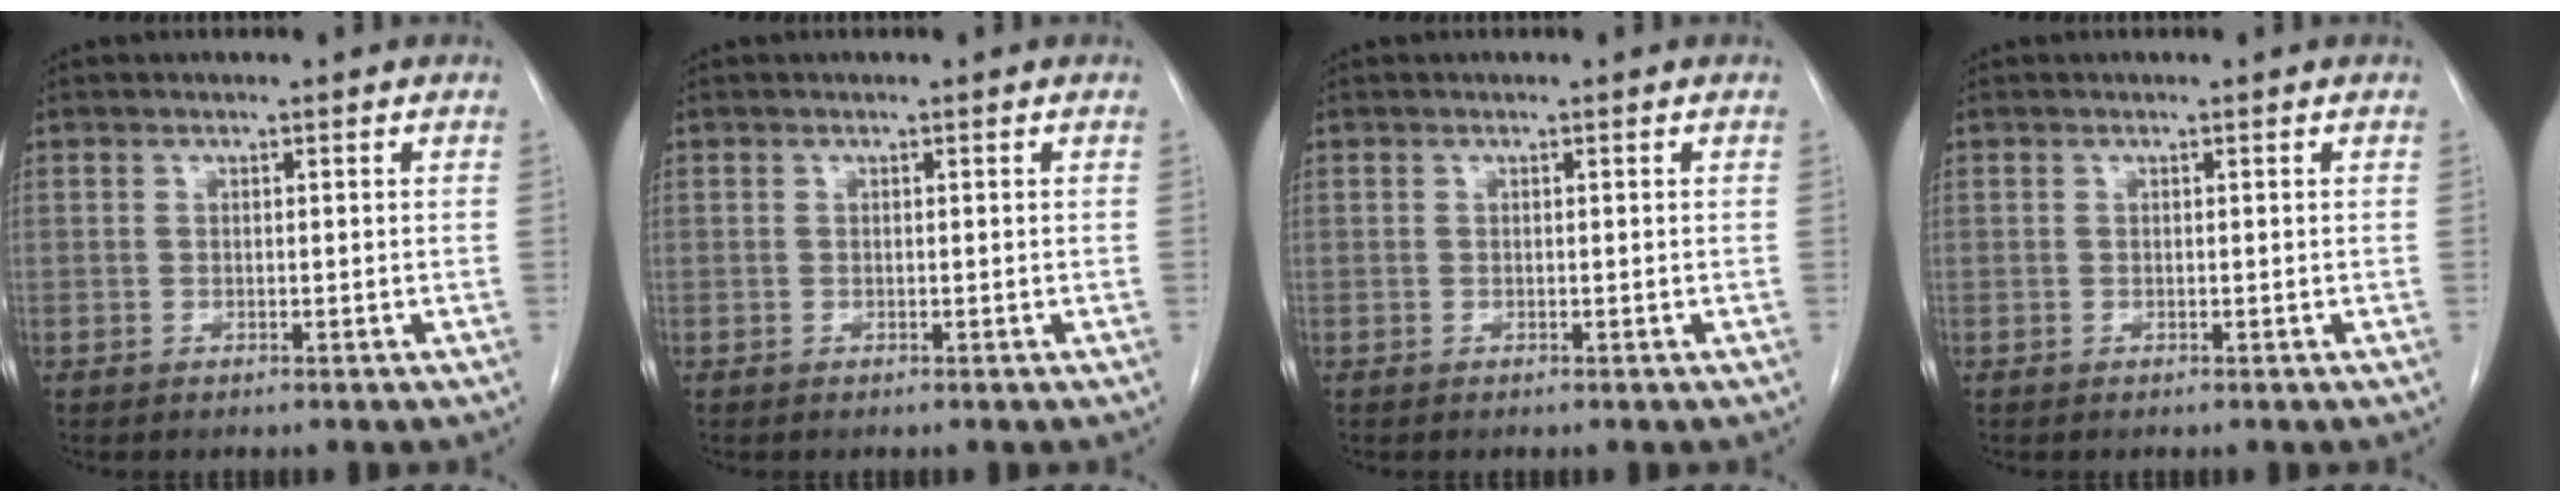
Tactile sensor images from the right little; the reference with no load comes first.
{"total": 0.0}
{"total": 0.0}
{"total": 0.0}